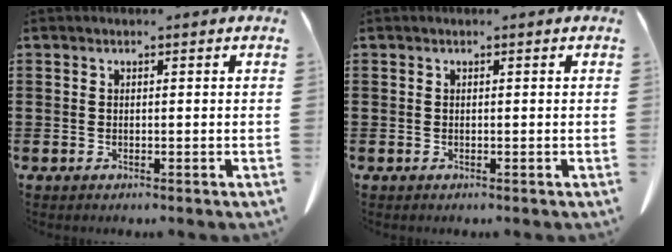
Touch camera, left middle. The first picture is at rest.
{"total": 0.0}